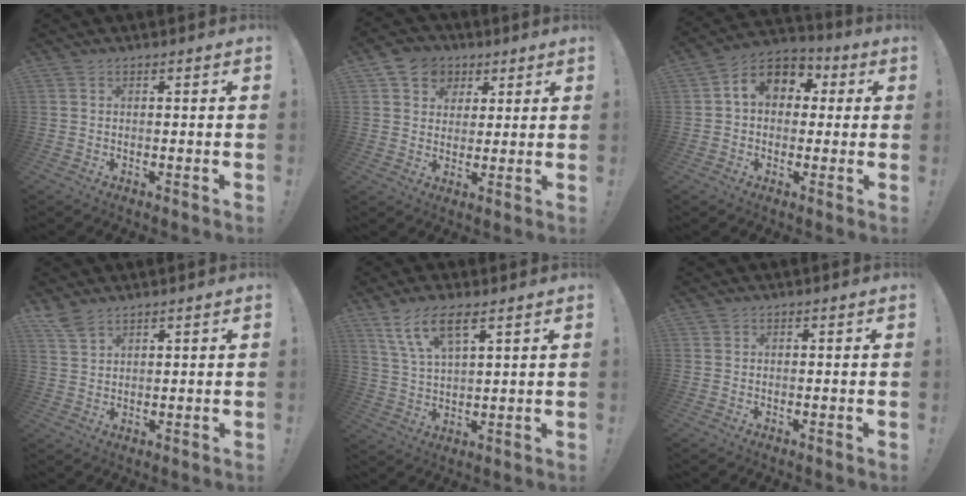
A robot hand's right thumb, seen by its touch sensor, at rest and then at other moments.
{"total": 8.4, "force": [3.7, 7.2, 2.0], "torque": [-0.029, -0.018, 0.075]}
{"total": 9.4, "force": [2.0, 7.5, 5.3], "torque": [-0.075, 0.004, 0.042]}
{"total": 4.9, "force": [4.1, 1.5, 2.1], "torque": [-0.043, -0.020, 0.080]}
{"total": 9.9, "force": [6.2, 3.2, 7.1], "torque": [-0.134, -0.019, 0.115]}
{"total": 0.5, "force": [0.3, 0.5, 0.0], "torque": [0.008, -0.002, 0.004]}